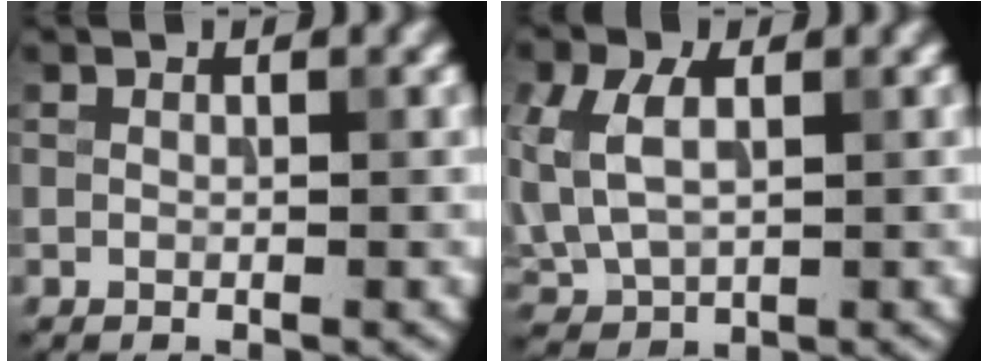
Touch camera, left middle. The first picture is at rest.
{"total": 6.4, "force": [1.1, 4.2, 4.7], "torque": [-0.124, 0.006, 0.022]}